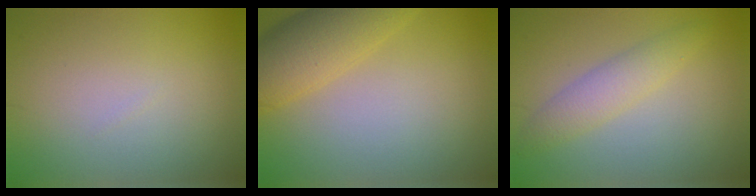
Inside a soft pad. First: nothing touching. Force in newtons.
{"total": 5.8, "press": 5.8, "slide": 0.2}
{"total": 2.8, "press": 2.8, "slide": 0.0}